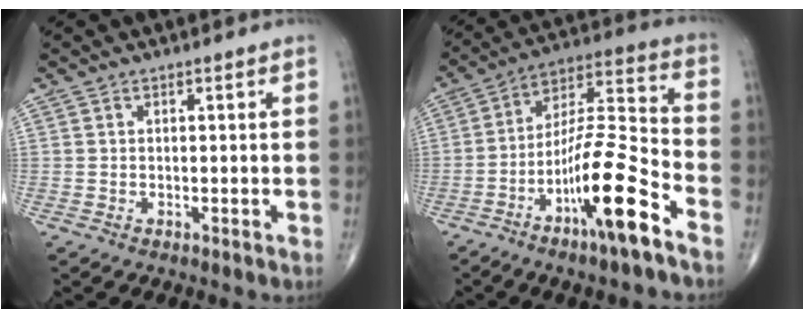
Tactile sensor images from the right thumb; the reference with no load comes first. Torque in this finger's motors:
{"motor_torque": [2.68, 2.33, 1.73, -1.04, 0.55]}